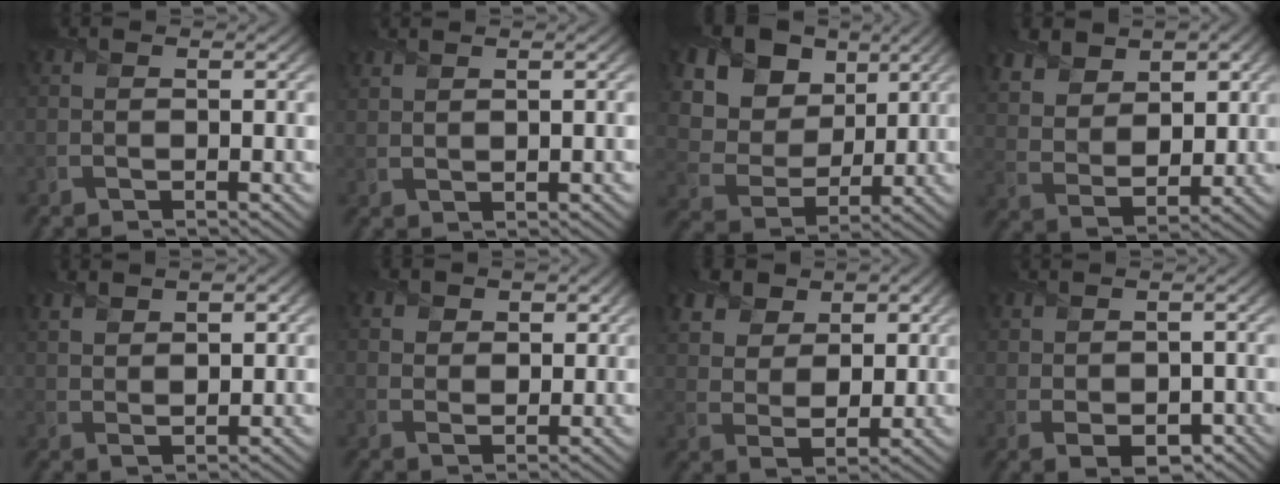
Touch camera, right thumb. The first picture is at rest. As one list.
[{"total": 1.7, "force": [1.5, 0.2, 0.8], "torque": [-0.021, -0.001, 0.033]}, {"total": 17.4, "force": [9.0, 12.6, 7.9], "torque": [-0.236, 0.028, 0.206]}, {"total": 9.1, "force": [5.3, 5.4, 5.0], "torque": [-0.135, 0.004, 0.092]}, {"total": 5.9, "force": [3.4, 2.7, 4.0], "torque": [-0.083, -0.001, 0.069]}, {"total": 3.9, "force": [2.3, 2.6, 1.7], "torque": [-0.043, -0.011, 0.040]}, {"total": 7.9, "force": [4.6, 5.0, 4.2], "torque": [-0.116, 0.003, 0.080]}, {"total": 3.4, "force": [0.0, 2.1, 2.7], "torque": [-0.056, -0.010, 0.010]}]